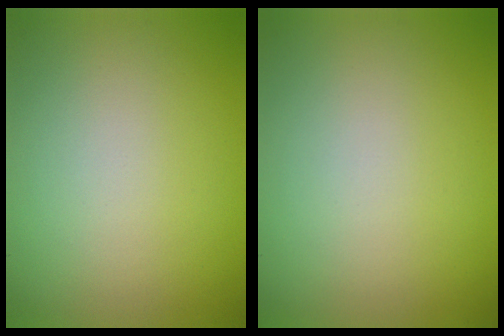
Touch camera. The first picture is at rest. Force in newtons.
{"total": 0.0}